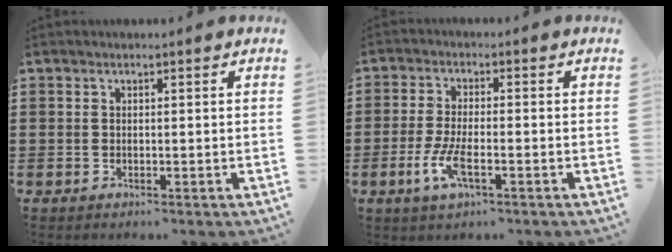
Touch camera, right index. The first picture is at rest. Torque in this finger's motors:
{"motor_torque": [2.14, 0.00, 0.20, 0.05]}